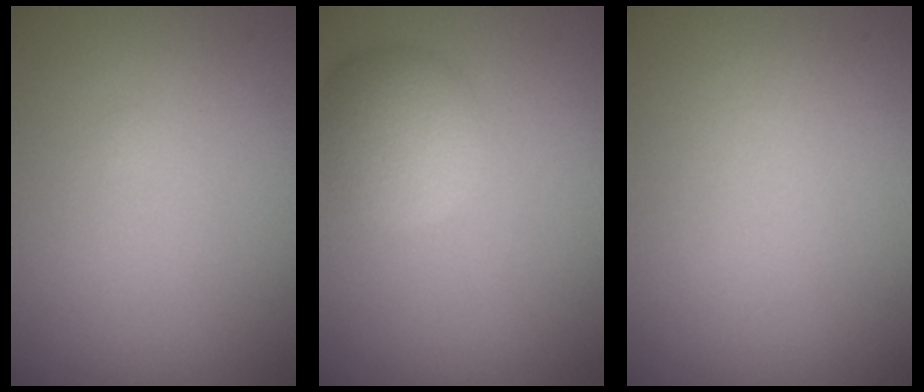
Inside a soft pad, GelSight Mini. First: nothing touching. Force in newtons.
{"total": 4.1, "press": 4.1, "slide": 0.3}
{"total": 0.0}